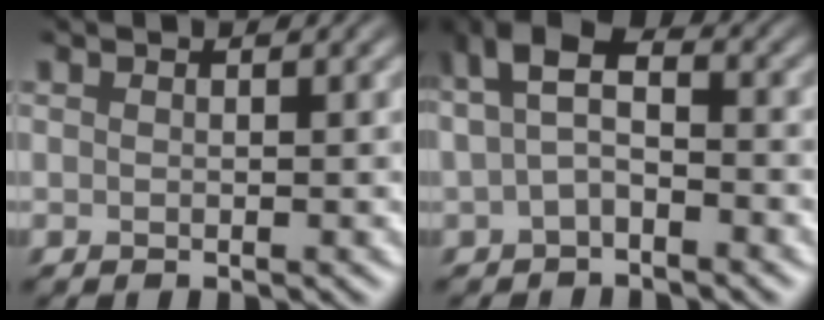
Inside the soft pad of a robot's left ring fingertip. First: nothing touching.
{"total": 3.7, "force": [-0.1, 2.1, 3.1], "torque": [-0.062, 0.018, -0.010]}